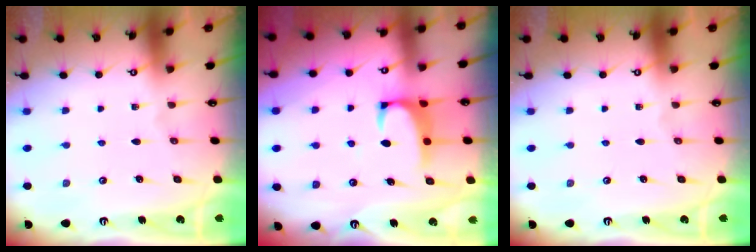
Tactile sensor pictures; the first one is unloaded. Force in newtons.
{"total": 1.9, "press": 1.7, "slide": 0.8}
{"total": 0.0}